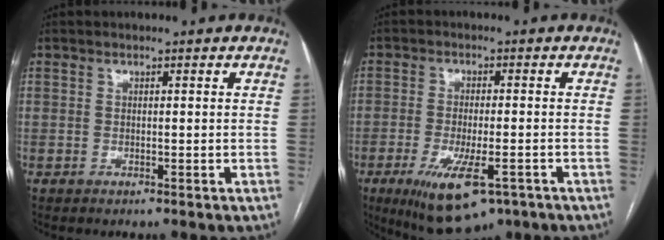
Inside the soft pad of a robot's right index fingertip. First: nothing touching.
{"total": 11.4, "force": [-6.1, 3.6, 8.9], "torque": [-0.156, -0.022, -0.092]}